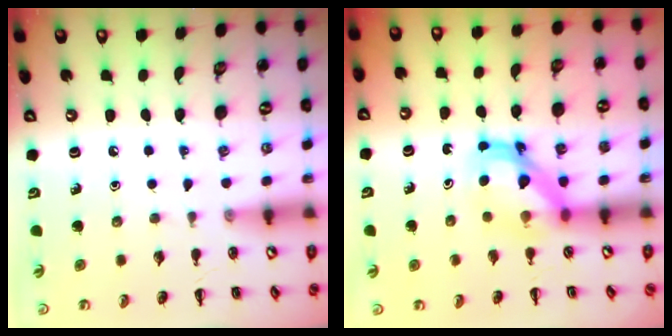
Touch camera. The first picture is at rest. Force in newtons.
{"total": 6.0, "press": 6.0, "slide": 0.3}